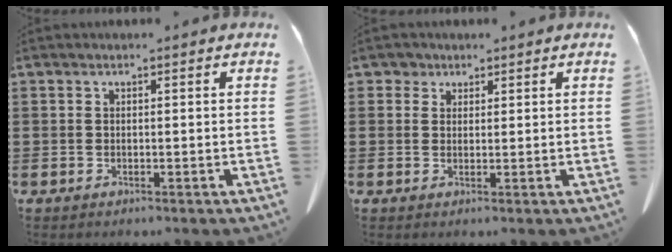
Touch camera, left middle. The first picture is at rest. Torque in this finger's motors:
{"motor_torque": [-0.25, 0.23, -0.01, -0.01]}